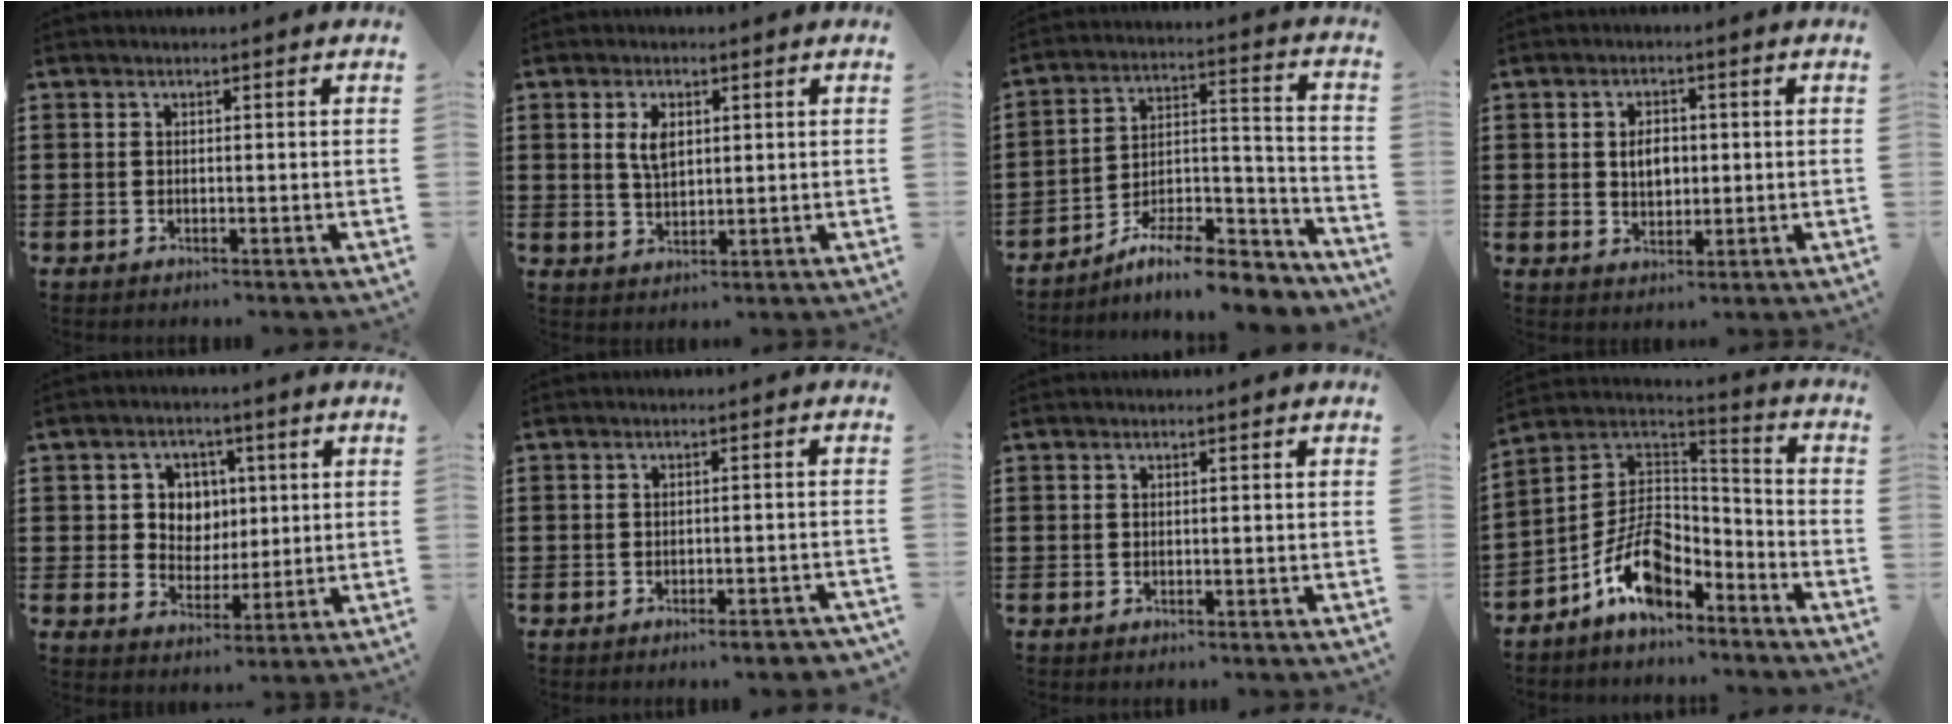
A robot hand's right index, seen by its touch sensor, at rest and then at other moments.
{"total": 3.7, "force": [1.3, 2.0, 2.9], "torque": [-0.065, 0.009, 0.021]}
{"total": 9.6, "force": [-8.4, 2.1, 4.3], "torque": [-0.057, 0.029, -0.157]}
{"total": 3.7, "force": [0.2, 2.5, 2.7], "torque": [-0.044, 0.003, -0.002]}
{"total": 5.9, "force": [1.7, 5.4, 1.7], "torque": [-0.054, 0.015, 0.027]}
{"total": 1.9, "force": [-1.6, 0.1, 1.0], "torque": [-0.017, 0.000, -0.030]}
{"total": 0.0}
{"total": 10.5, "force": [-6.2, 5.5, 6.4], "torque": [-0.143, 0.010, -0.122]}